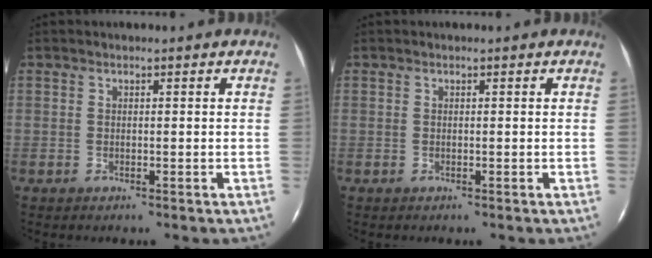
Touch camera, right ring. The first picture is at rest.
{"total": 0.0}